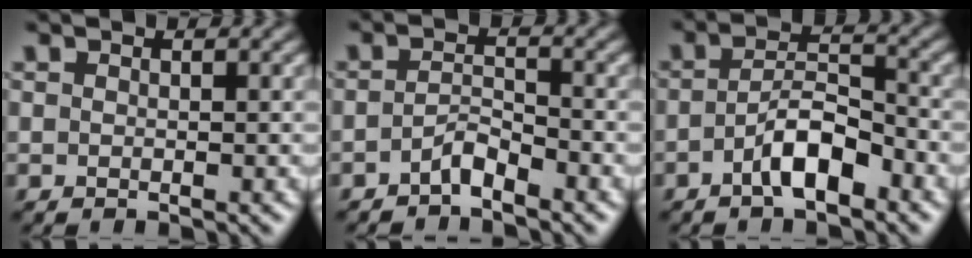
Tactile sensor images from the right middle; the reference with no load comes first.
{"total": 1.7, "force": [-1.5, 0.3, 0.9], "torque": [-0.020, 0.010, -0.029]}
{"total": 4.0, "force": [-2.1, 1.4, 3.1], "torque": [-0.056, 0.012, -0.038]}